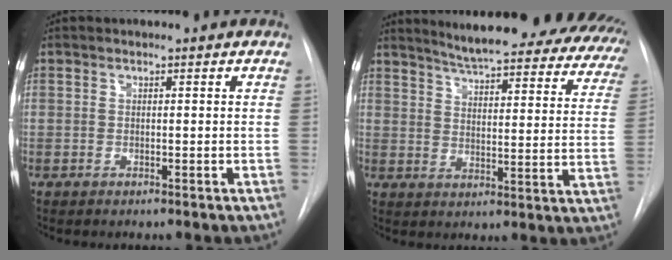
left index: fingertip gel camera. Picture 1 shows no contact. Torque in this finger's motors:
{"motor_torque": [0.52, -0.53, 0.38, 0.08]}